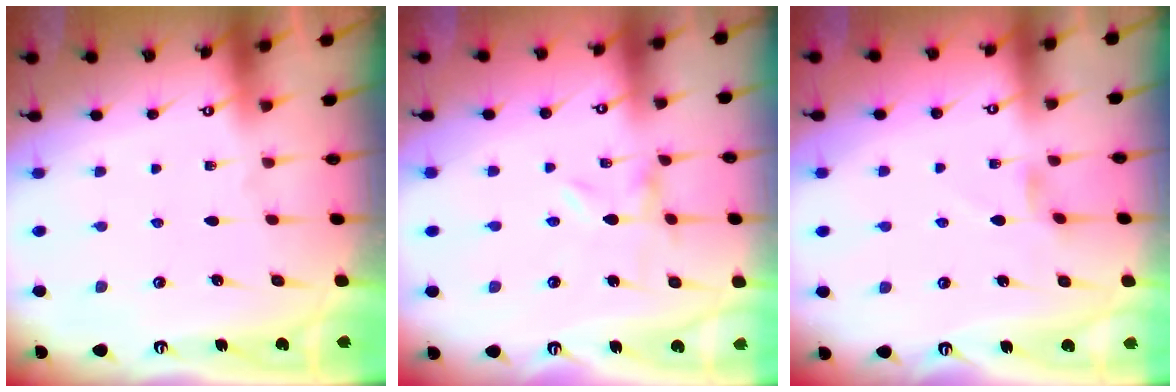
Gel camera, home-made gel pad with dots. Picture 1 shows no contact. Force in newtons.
{"total": 0.0}
{"total": 2.4, "press": 2.3, "slide": 0.4}